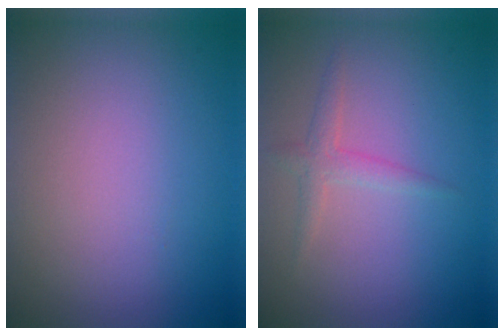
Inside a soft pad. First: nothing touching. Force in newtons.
{"total": 1.6, "press": 1.6, "slide": 0.1}